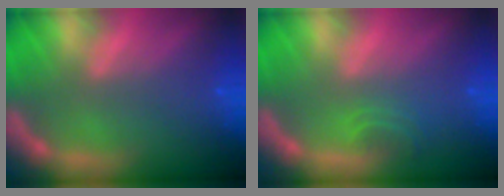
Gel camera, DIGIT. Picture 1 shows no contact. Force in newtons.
{"total": 1.9}